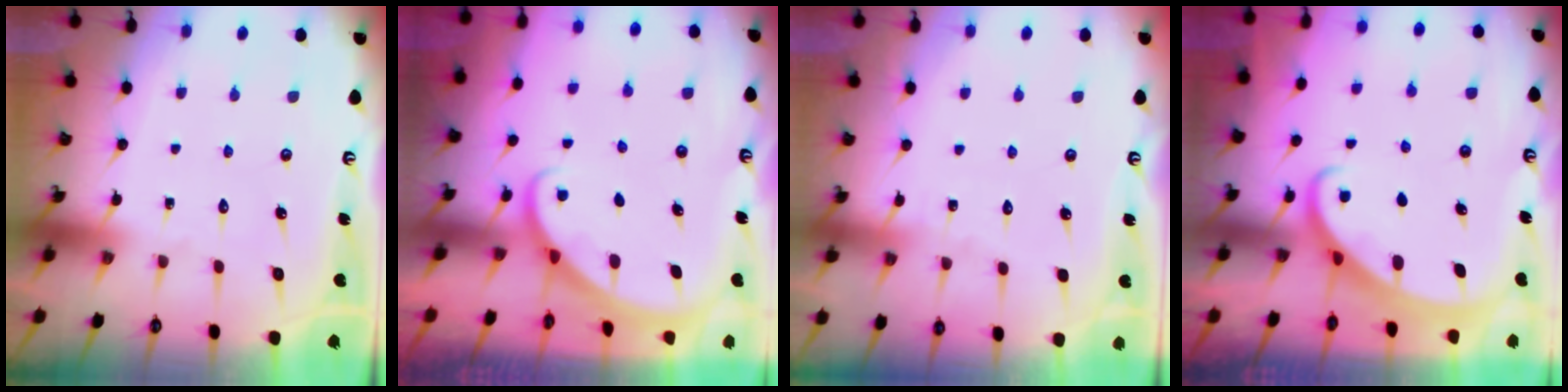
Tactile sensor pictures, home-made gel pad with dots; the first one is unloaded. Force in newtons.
{"total": 2.1, "press": 2.1, "slide": 0.1}
{"total": 2.6, "press": 2.6, "slide": 0.2}
{"total": 2.4, "press": 2.4, "slide": 0.2}